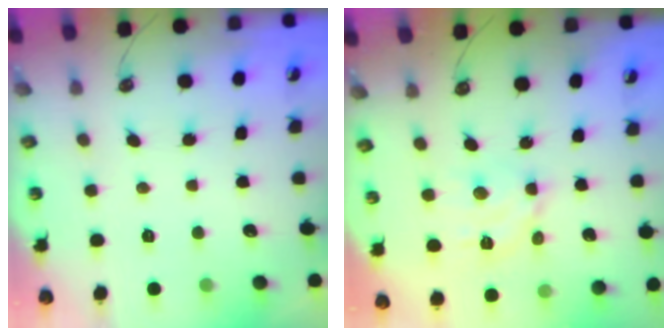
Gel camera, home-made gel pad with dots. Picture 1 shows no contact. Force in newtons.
{"total": 9.3, "press": 9.3, "slide": 0.7}